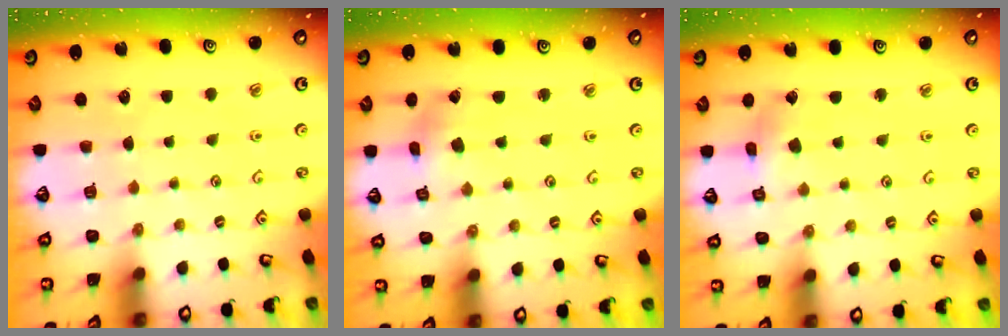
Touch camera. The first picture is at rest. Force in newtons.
{"total": 2.6, "press": 2.5, "slide": 0.5}
{"total": 3.0, "press": 3.0, "slide": 0.4}